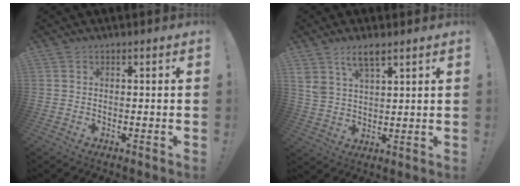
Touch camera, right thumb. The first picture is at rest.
{"total": 7.0, "force": [5.2, 2.8, 3.8], "torque": [-0.070, -0.021, 0.096]}